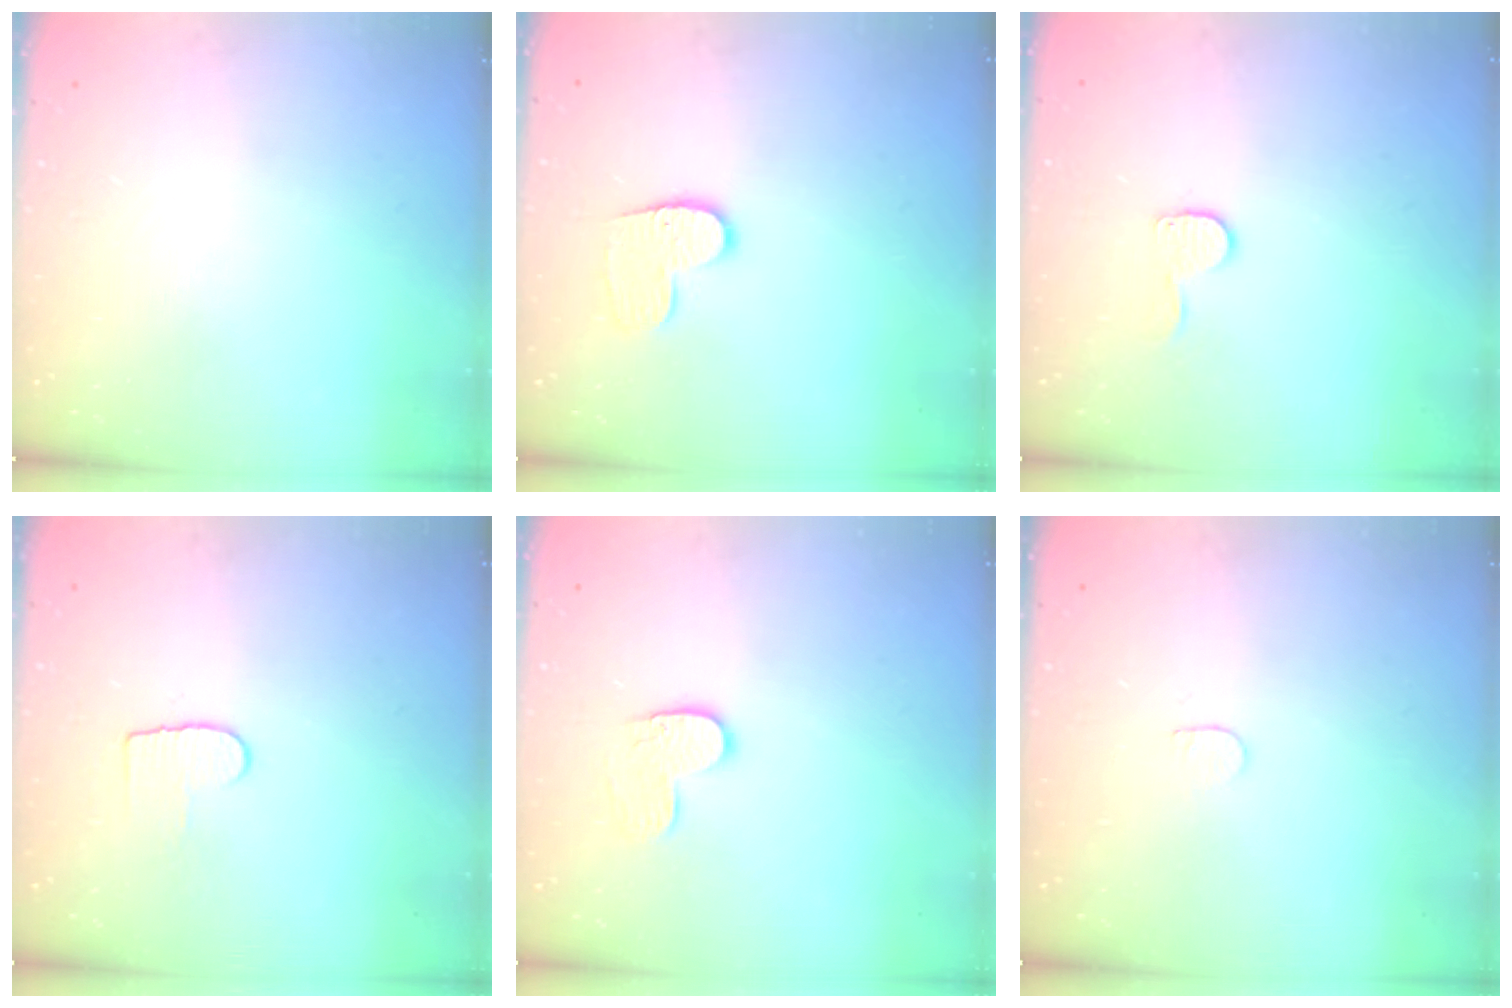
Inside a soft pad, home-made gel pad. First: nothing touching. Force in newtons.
{"total": 8.2, "press": 8.2, "slide": 0.2}
{"total": 6.0, "press": 5.9, "slide": 0.5}
{"total": 5.7, "press": 5.6, "slide": 0.5}
{"total": 8.0, "press": 8.0, "slide": 0.4}
{"total": 3.6, "press": 3.6, "slide": 0.3}